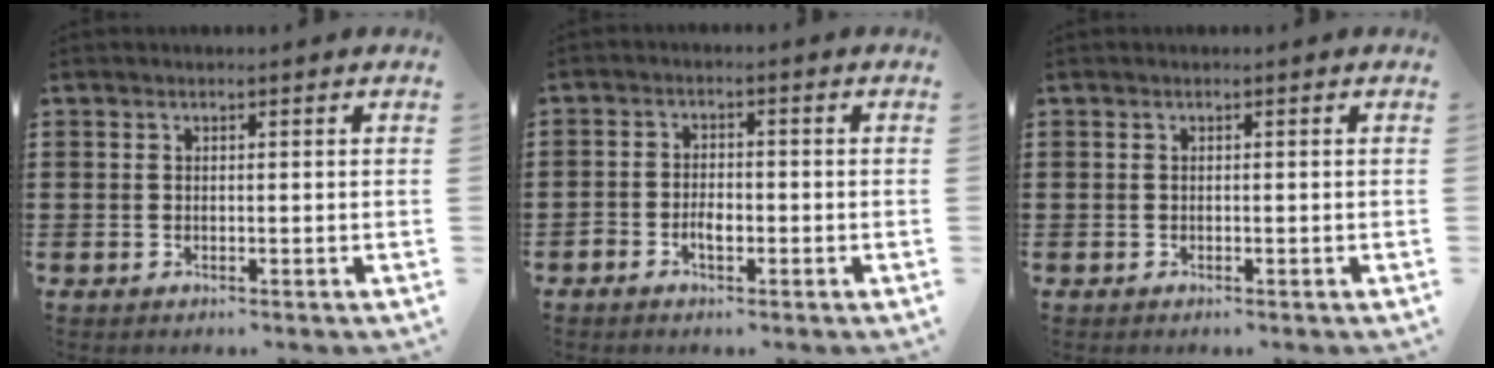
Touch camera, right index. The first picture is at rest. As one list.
[{"total": 2.6, "force": [-1.3, 1.3, 1.9], "torque": [-0.036, 0.004, -0.026]}, {"total": 0.0}]